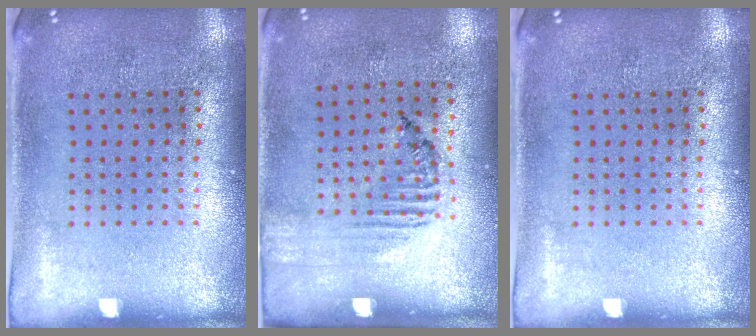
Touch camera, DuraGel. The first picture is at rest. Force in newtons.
{"total": 1.5, "press": 0.9, "slide": 1.2}
{"total": 0.0}